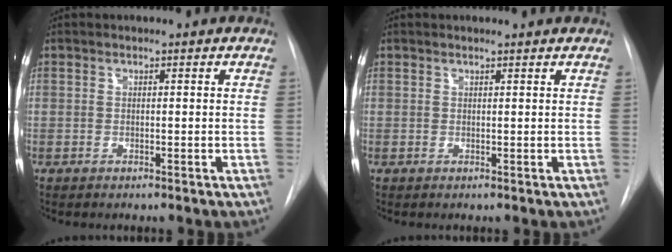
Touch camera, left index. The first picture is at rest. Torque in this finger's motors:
{"motor_torque": [0.40, -0.45, 0.03, 0.00]}